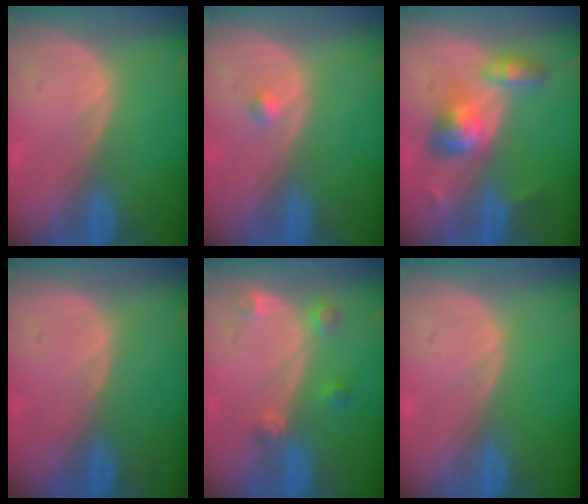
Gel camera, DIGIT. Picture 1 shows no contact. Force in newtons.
{"total": 0.8, "press": 0.8, "slide": 0.1}
{"total": 6.3, "press": 5.8, "slide": 2.4}
{"total": 0.5, "press": 0.0, "slide": 0.5}
{"total": 3.2, "press": 2.9, "slide": 1.2}
{"total": 0.0}